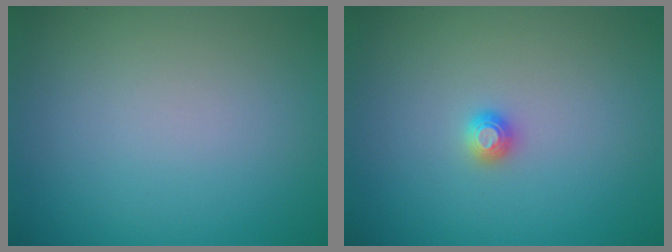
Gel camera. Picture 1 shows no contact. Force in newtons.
{"total": 1.1, "press": 1.1, "slide": 0.1}